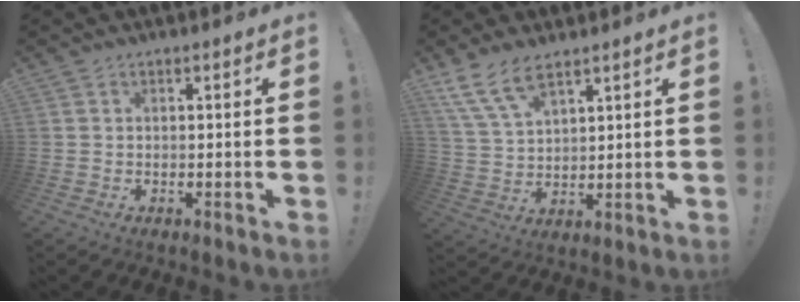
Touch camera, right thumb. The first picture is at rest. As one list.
[{"total": 9.1, "force": [6.6, 3.4, 5.3], "torque": [-0.115, -0.023, 0.132]}]